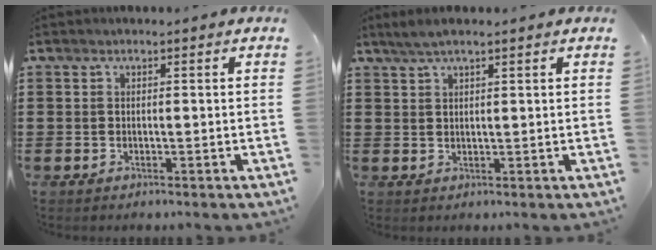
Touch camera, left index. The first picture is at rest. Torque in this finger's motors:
{"motor_torque": [0.25, -0.10, 0.06, 0.06]}